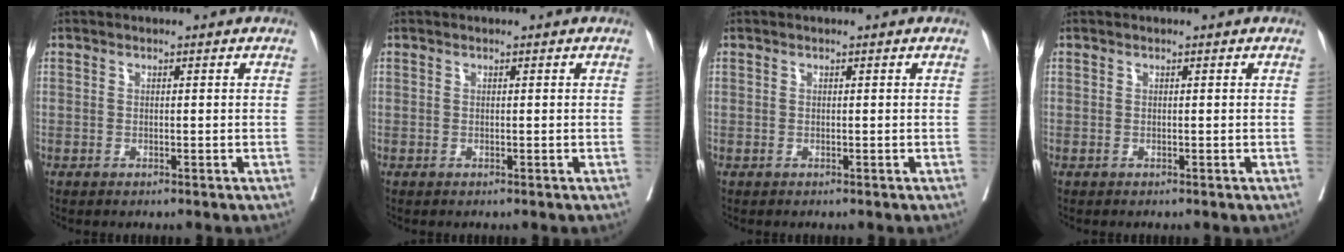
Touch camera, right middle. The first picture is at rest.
{"total": 0.0}
{"total": 0.0}
{"total": 0.0}